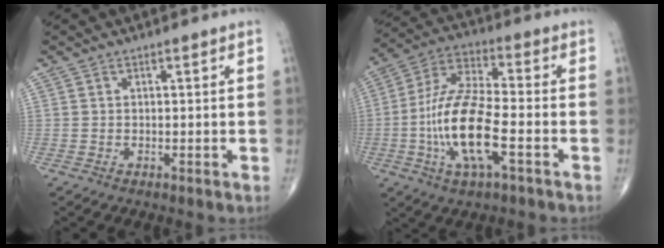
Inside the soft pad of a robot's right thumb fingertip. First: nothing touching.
{"total": 15.8, "force": [-4.3, 5.1, 14.3], "torque": [-0.295, 0.027, -0.082]}